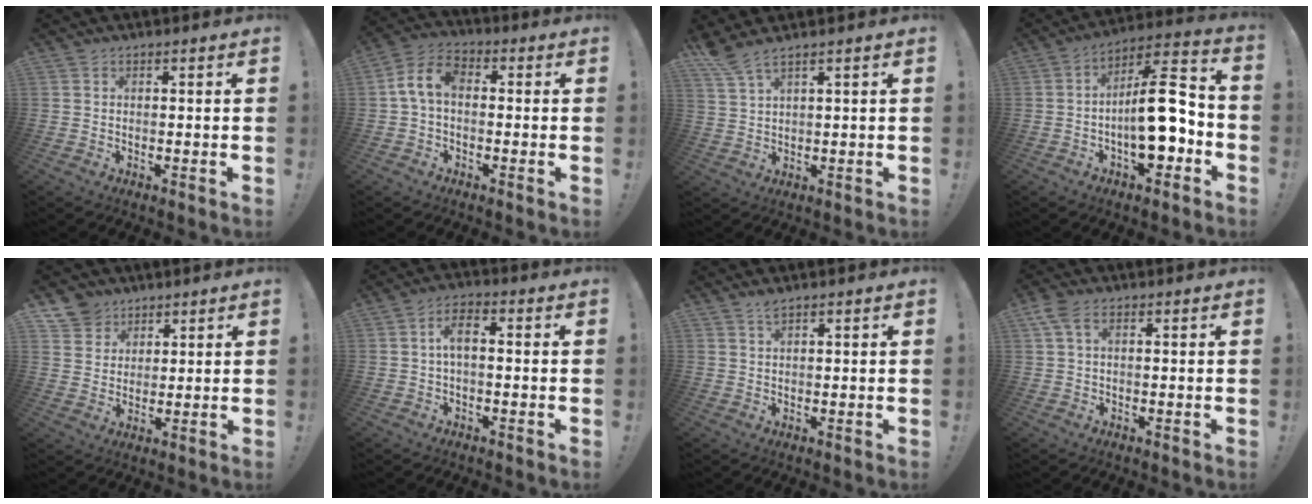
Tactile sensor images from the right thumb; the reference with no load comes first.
{"total": 8.2, "force": [0.0, 5.0, 6.5], "torque": [-0.135, 0.012, 0.005]}
{"total": 4.5, "force": [3.4, 0.0, 2.9], "torque": [-0.068, -0.017, 0.063]}
{"total": 19.1, "force": [-3.4, 7.6, 17.2], "torque": [-0.253, 0.023, -0.049]}
{"total": 7.1, "force": [4.9, 5.1, 0.6], "torque": [-0.009, -0.035, 0.098]}
{"total": 5.0, "force": [-0.1, 2.0, 4.6], "torque": [-0.097, 0.010, -0.001]}
{"total": 1.5, "force": [1.2, 0.0, 0.9], "torque": [-0.018, -0.001, 0.022]}
{"total": 4.0, "force": [1.4, 1.9, 3.2], "torque": [-0.064, 0.006, 0.029]}